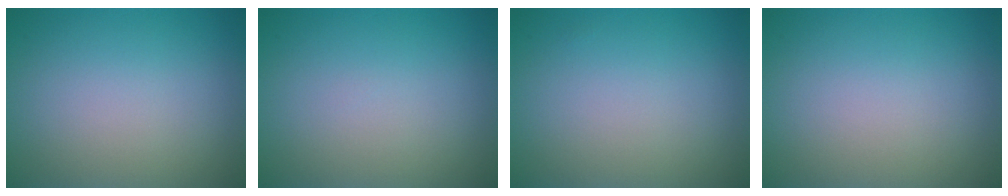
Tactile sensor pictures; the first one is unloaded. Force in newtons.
{"total": 0.0}
{"total": 0.0}
{"total": 0.0}